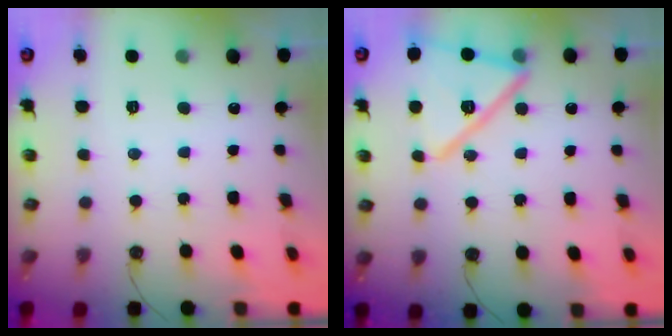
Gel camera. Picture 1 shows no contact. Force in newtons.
{"total": 16.7, "press": 16.7, "slide": 0.7}